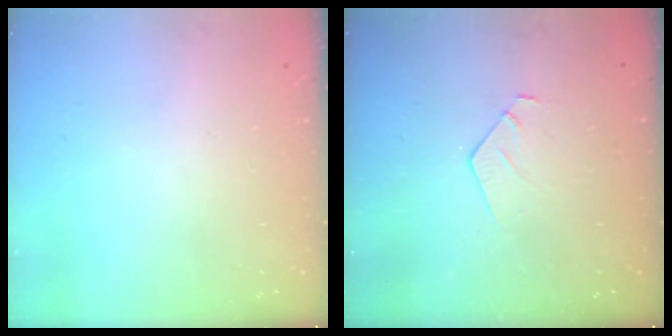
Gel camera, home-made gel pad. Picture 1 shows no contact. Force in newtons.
{"total": 6.0, "press": 6.0, "slide": 0.5}